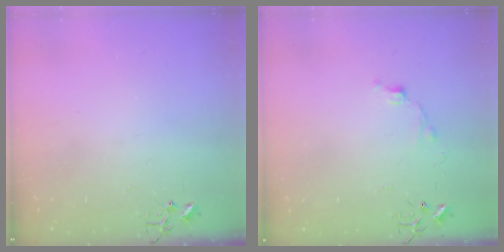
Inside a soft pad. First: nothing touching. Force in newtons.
{"total": 6.7, "press": 6.7, "slide": 0.9}